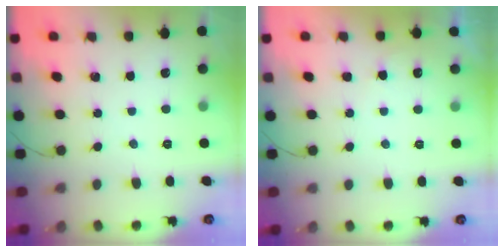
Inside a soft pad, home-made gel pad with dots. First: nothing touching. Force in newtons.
{"total": 3.0, "press": 3.0, "slide": 0.0}